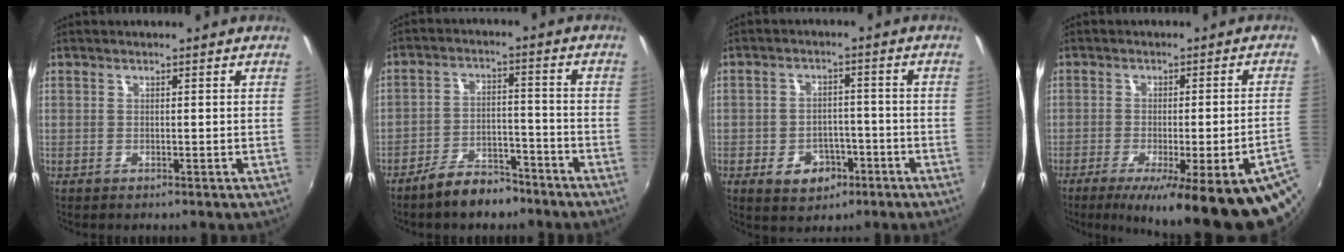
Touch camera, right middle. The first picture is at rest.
{"total": 8.1, "force": [-6.6, 3.2, 3.4], "torque": [-0.071, 0.019, -0.097]}
{"total": 6.7, "force": [-3.5, 4.7, 3.2], "torque": [-0.072, 0.012, -0.039]}
{"total": 21.7, "force": [-14.4, 1.8, 16.1], "torque": [-0.216, -0.051, -0.186]}